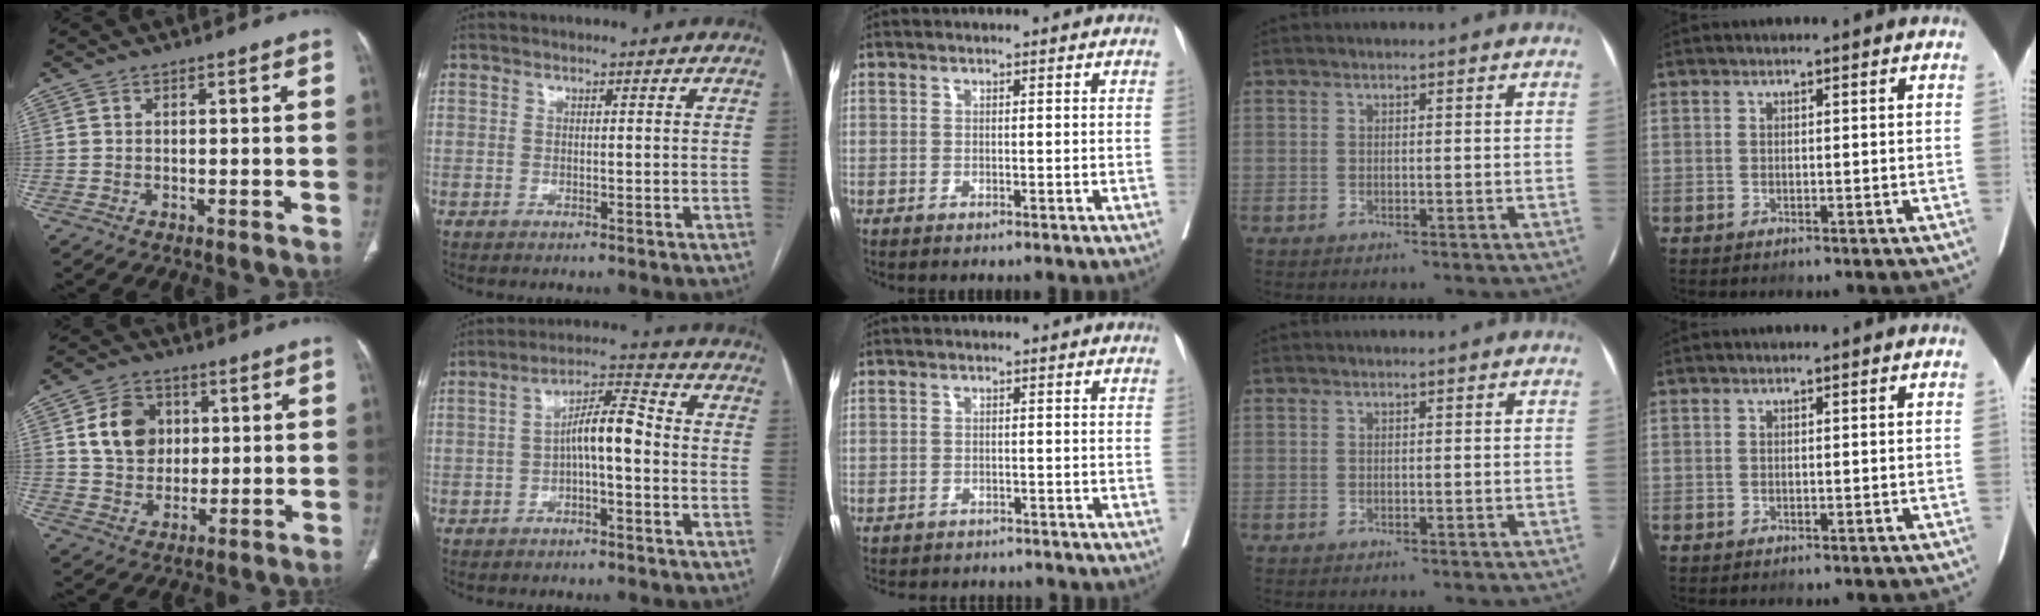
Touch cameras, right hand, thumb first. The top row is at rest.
{"thumb": {"total": 10.5, "force": [2.5, 8.5, 5.6], "torque": [-0.062, -0.004, 0.045]}, "index": {"total": 6.8, "force": [-1.0, 1.5, 6.5], "torque": [-0.113, 0.028, -0.019]}, "middle": {"total": 6.4, "force": [-5.8, 2.4, 0.9], "torque": [-0.012, 0.001, -0.070]}}